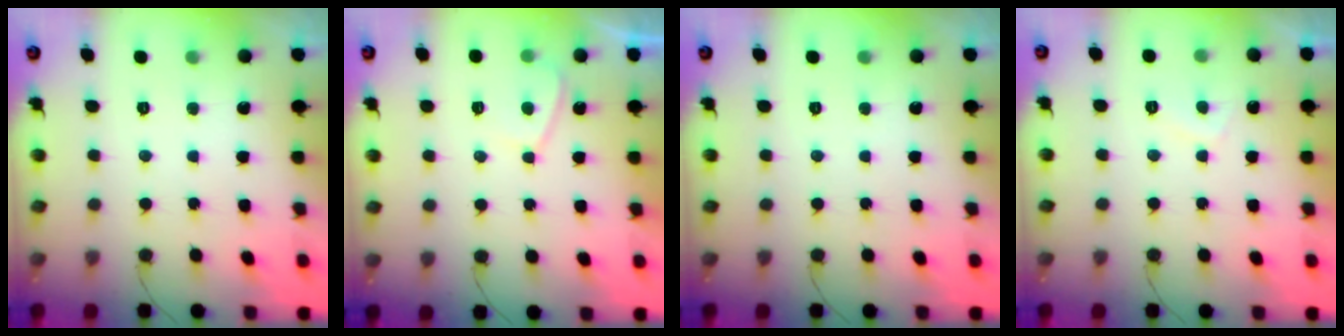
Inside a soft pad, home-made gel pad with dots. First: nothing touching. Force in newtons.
{"total": 2.8, "press": 2.8, "slide": 0.7}
{"total": 0.0}
{"total": 2.3, "press": 2.3, "slide": 0.5}